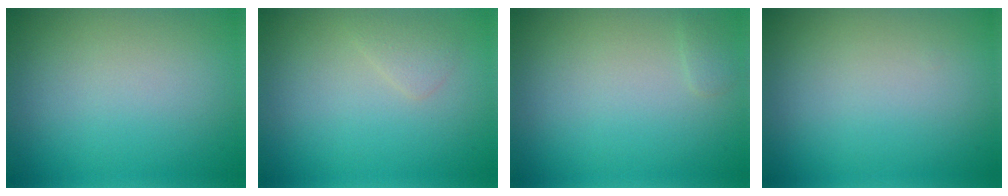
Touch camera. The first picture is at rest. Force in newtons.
{"total": 1.1, "press": 1.1, "slide": 0.0}
{"total": 0.7, "press": 0.7, "slide": 0.0}
{"total": 0.0}